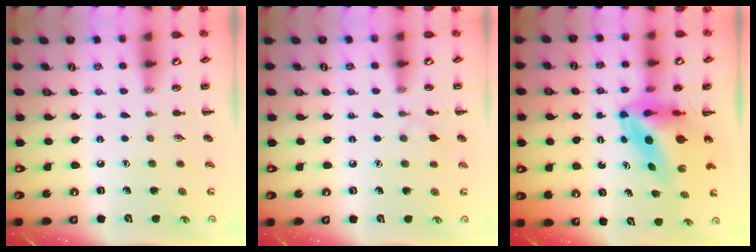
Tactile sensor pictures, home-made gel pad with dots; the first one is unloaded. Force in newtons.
{"total": 5.3, "press": 5.0, "slide": 1.7}
{"total": 8.0, "press": 7.6, "slide": 2.5}